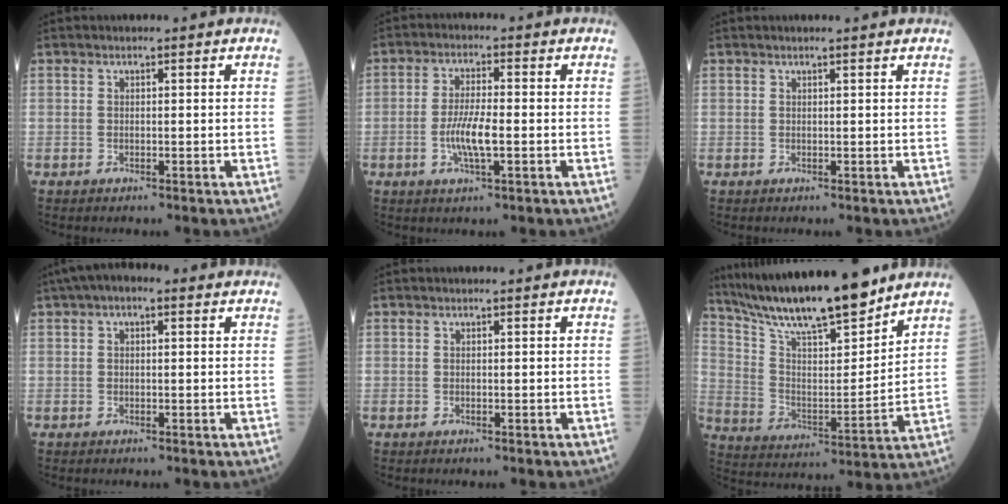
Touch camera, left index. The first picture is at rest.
{"total": 5.8, "force": [-1.4, 0.9, 5.5], "torque": [-0.117, -0.005, -0.027]}
{"total": 1.2, "force": [1.1, -0.2, 0.5], "torque": [-0.014, 0.004, 0.018]}
{"total": 4.7, "force": [2.3, 1.9, 3.6], "torque": [-0.068, 0.030, 0.032]}
{"total": 0.0}
{"total": 19.0, "force": [16.4, 1.8, 9.5], "torque": [-0.170, 0.002, 0.287]}